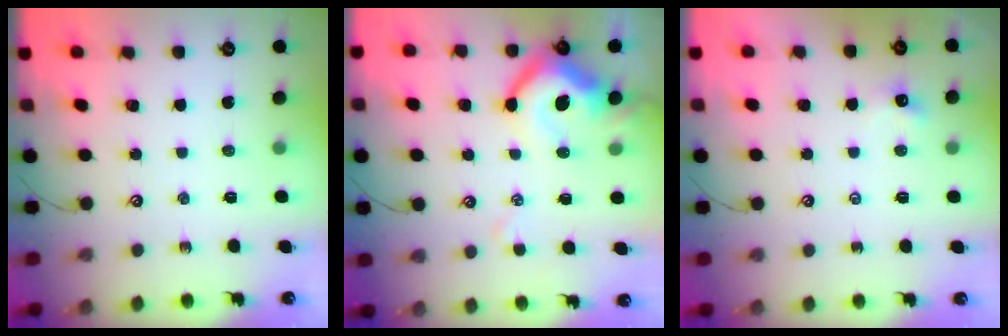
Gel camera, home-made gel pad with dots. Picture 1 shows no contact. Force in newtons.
{"total": 11.2, "press": 11.0, "slide": 1.8}
{"total": 2.2, "press": 2.2, "slide": 0.4}